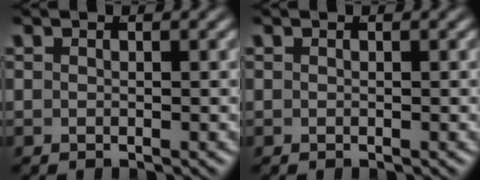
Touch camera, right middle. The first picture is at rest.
{"total": 0.0}